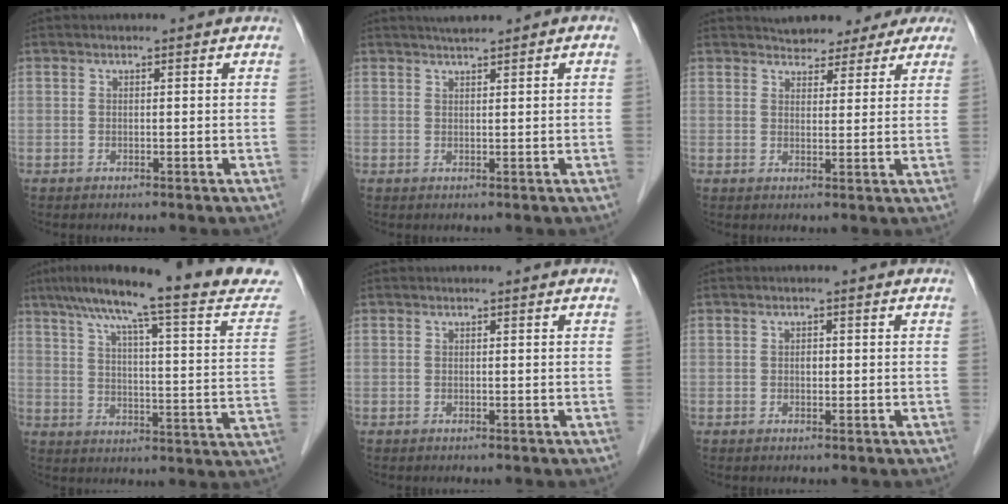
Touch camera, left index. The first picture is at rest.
{"total": 2.3, "force": [1.7, 0.4, 1.6], "torque": [-0.029, 0.012, 0.028]}
{"total": 8.2, "force": [7.0, 3.8, 2.1], "torque": [-0.014, 0.019, 0.077]}
{"total": 23.8, "force": [19.8, 1.4, 13.2], "torque": [-0.194, -0.018, 0.249]}
{"total": 0.0}
{"total": 0.9, "force": [-0.1, 0.6, 0.7], "torque": [-0.011, 0.001, -0.002]}